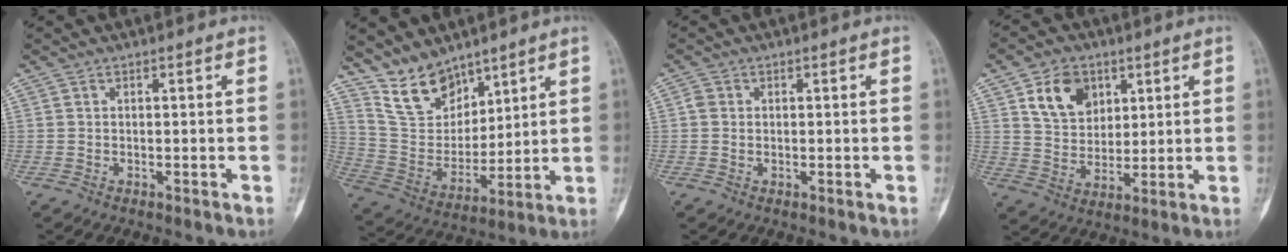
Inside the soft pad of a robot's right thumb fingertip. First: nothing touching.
{"total": 11.8, "force": [9.3, 6.3, 3.7], "torque": [-0.041, -0.062, 0.196]}
{"total": 1.6, "force": [0.4, 1.3, 0.8], "torque": [-0.011, 0.000, 0.005]}
{"total": 10.6, "force": [4.8, 7.7, 5.5], "torque": [-0.062, -0.022, 0.091]}